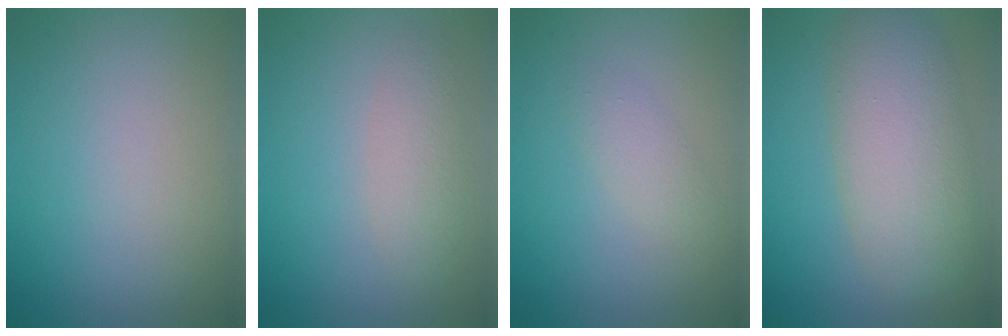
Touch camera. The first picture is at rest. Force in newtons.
{"total": 2.3, "press": 2.3, "slide": 0.2}
{"total": 1.4, "press": 1.4, "slide": 0.1}
{"total": 7.5, "press": 7.5, "slide": 0.4}